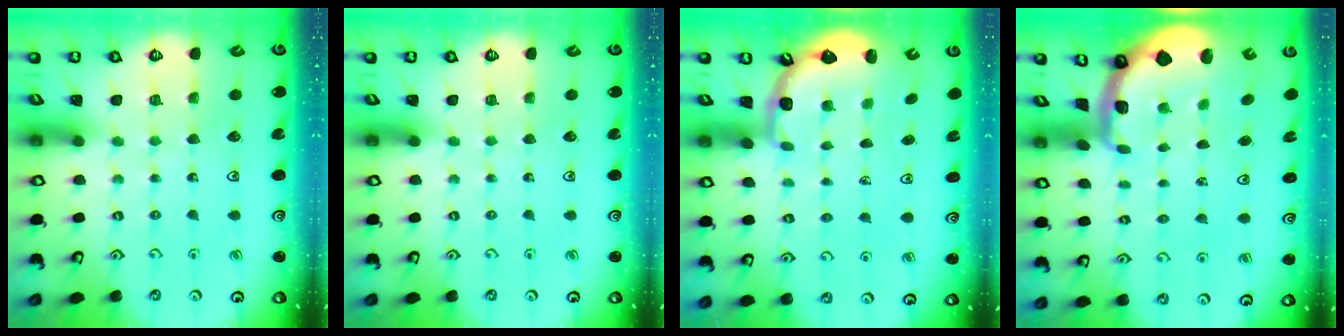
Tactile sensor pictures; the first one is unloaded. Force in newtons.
{"total": 0.0}
{"total": 2.5, "press": 2.1, "slide": 1.3}
{"total": 1.9, "press": 1.8, "slide": 0.4}